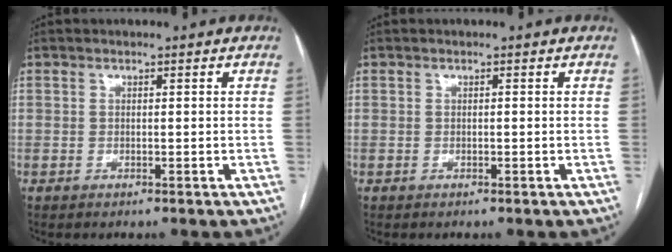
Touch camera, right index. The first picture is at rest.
{"total": 0.0}